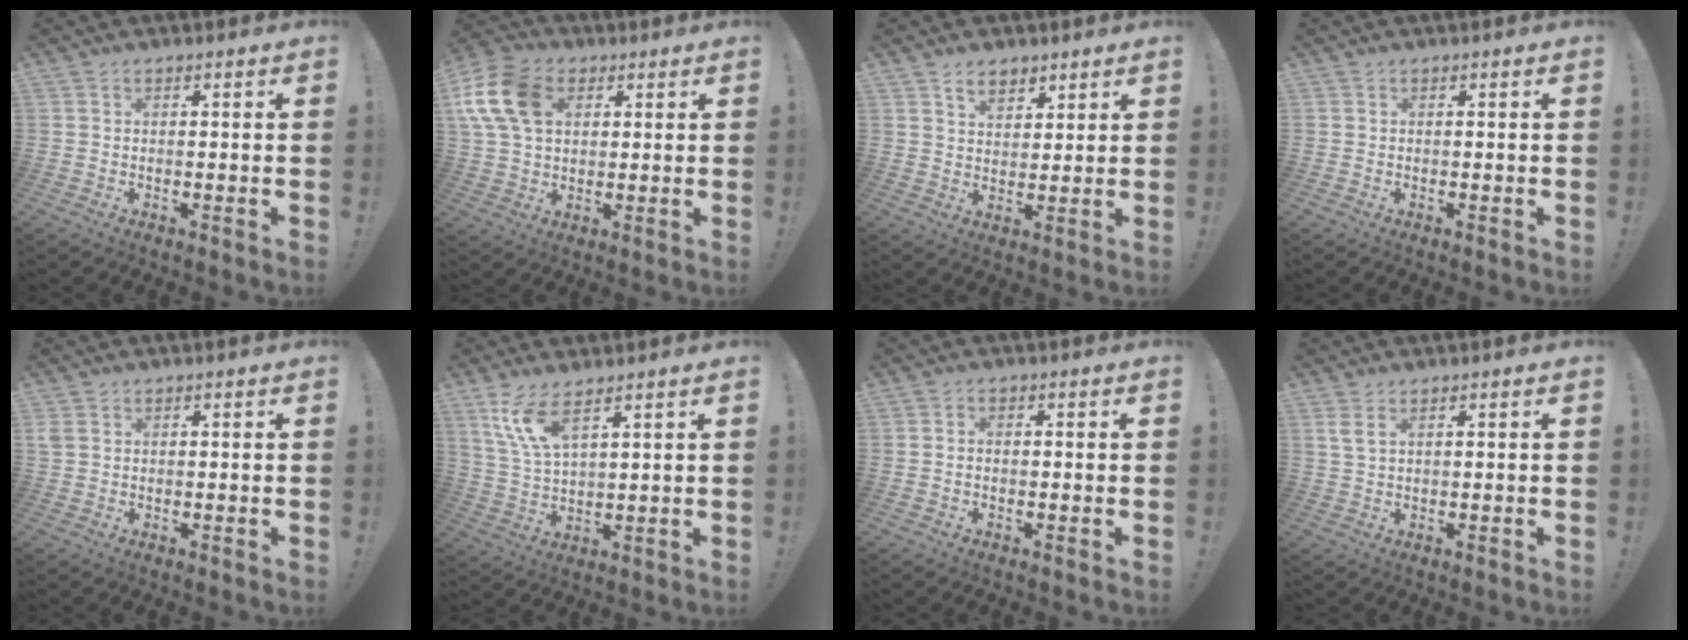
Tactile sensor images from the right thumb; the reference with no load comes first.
{"total": 15.5, "force": [4.5, 11.0, 10.0], "torque": [-0.199, -0.005, 0.089]}
{"total": 5.8, "force": [4.0, 3.6, 2.3], "torque": [-0.036, -0.015, 0.074]}
{"total": 0.0}
{"total": 2.0, "force": [0.7, 1.5, 1.2], "torque": [-0.030, 0.007, 0.016]}
{"total": 9.5, "force": [6.1, 2.6, 6.8], "torque": [-0.135, -0.022, 0.115]}
{"total": 1.0, "force": [-0.5, 0.4, 0.7], "torque": [-0.018, 0.004, -0.008]}
{"total": 2.8, "force": [1.5, 0.7, 2.3], "torque": [-0.043, -0.002, 0.027]}